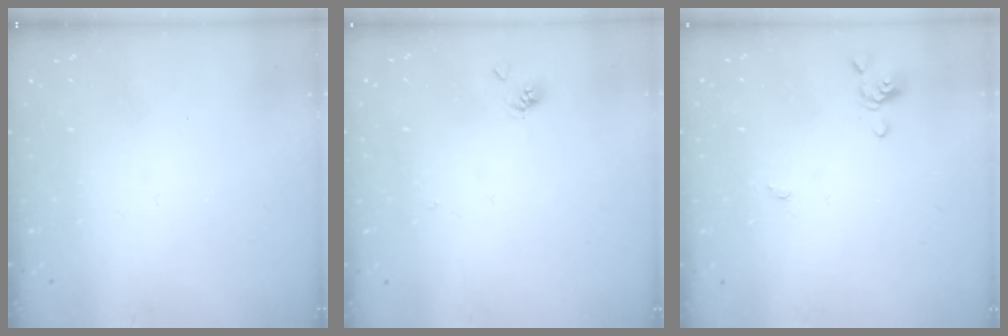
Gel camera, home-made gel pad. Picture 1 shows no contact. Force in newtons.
{"total": 1.9, "press": 1.9, "slide": 0.2}
{"total": 0.5, "press": 0.5, "slide": 0.3}